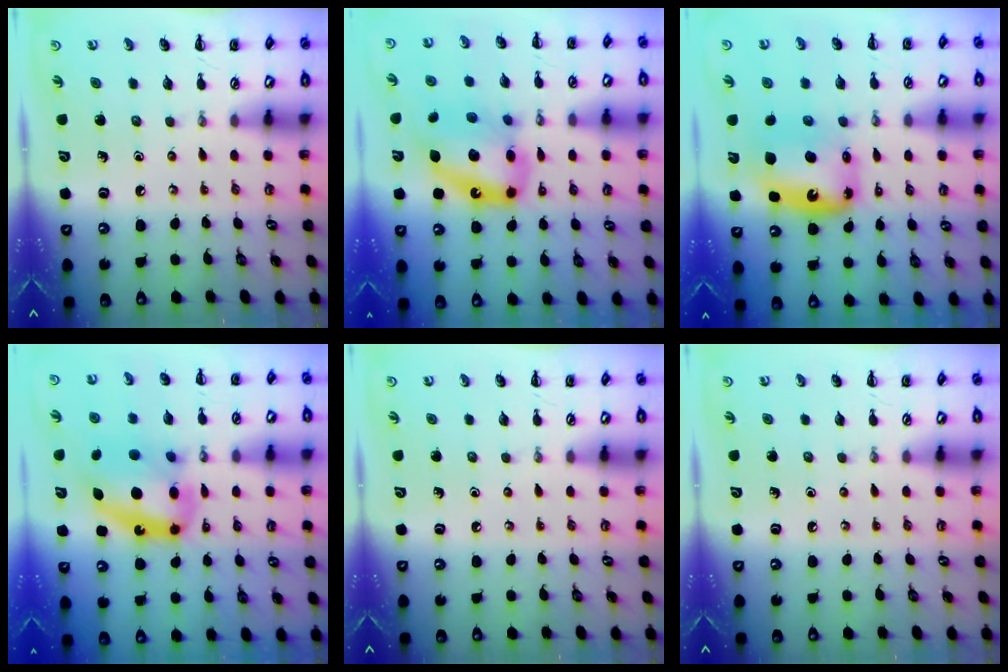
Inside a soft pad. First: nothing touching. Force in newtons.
{"total": 15.3, "press": 14.8, "slide": 3.9}
{"total": 10.2, "press": 9.8, "slide": 2.9}
{"total": 14.7, "press": 14.2, "slide": 3.8}
{"total": 0.0}
{"total": 0.0}